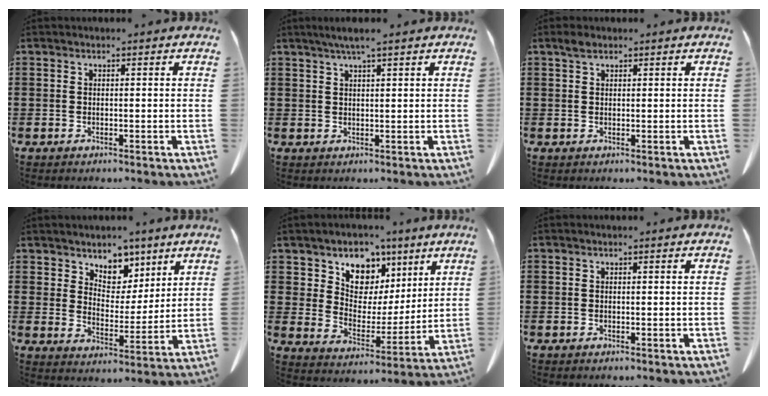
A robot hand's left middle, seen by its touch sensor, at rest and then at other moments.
{"total": 2.9, "force": [1.9, 0.0, 2.2], "torque": [-0.044, 0.001, 0.035]}
{"total": 1.5, "force": [1.0, 0.8, 0.8], "torque": [-0.020, 0.003, 0.019]}
{"total": 5.8, "force": [4.5, 3.6, 0.4], "torque": [-0.031, -0.024, 0.081]}
{"total": 8.3, "force": [5.4, 5.9, 2.2], "torque": [-0.073, -0.036, 0.098]}
{"total": 0.0}